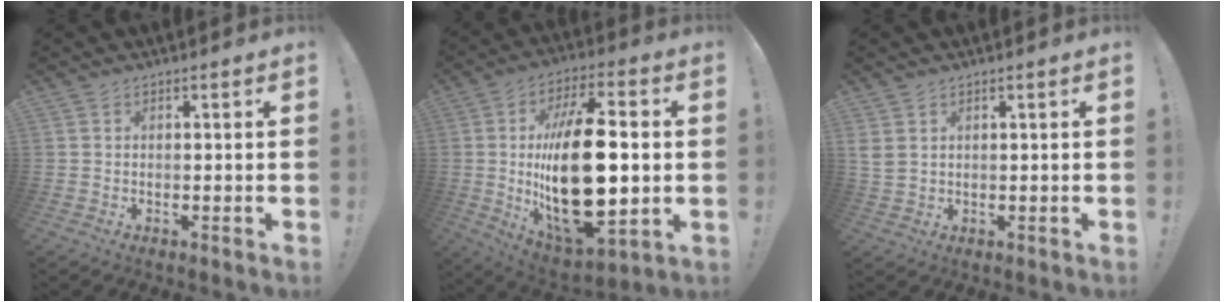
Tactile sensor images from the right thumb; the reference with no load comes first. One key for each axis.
{"total": 28.0, "fx": -0.2, "fy": 12.5, "fz": 25.0, "tx": -0.478, "ty": -0.013, "tz": -0.005}
{"total": 3.2, "fx": 1.6, "fy": 2.1, "fz": 1.8, "tx": -0.046, "ty": -0.003, "tz": 0.032}